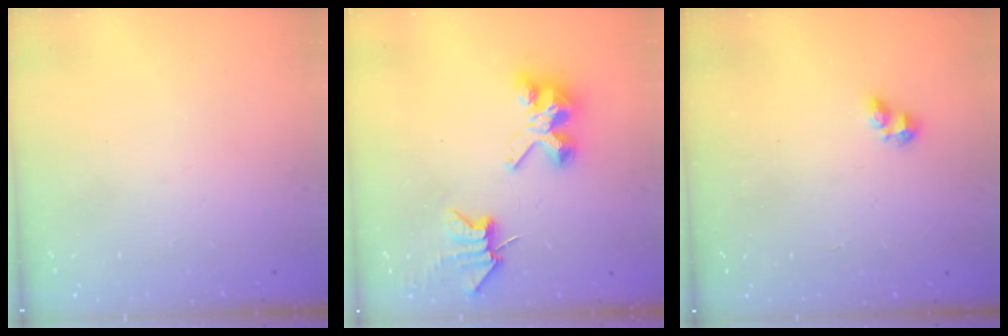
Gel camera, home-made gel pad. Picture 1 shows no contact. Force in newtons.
{"total": 7.3, "press": 7.2, "slide": 0.8}
{"total": 1.8, "press": 1.7, "slide": 0.5}